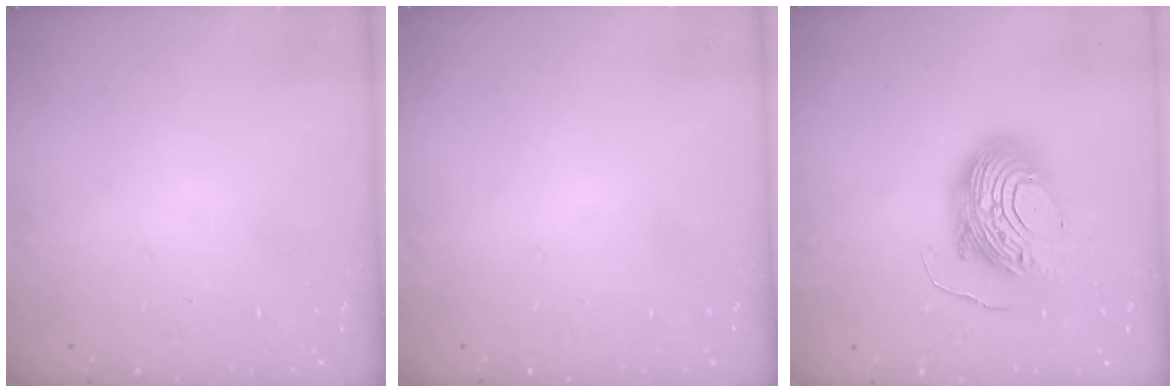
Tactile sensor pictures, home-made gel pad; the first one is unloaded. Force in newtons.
{"total": 0.0}
{"total": 11.6, "press": 11.6, "slide": 0.9}